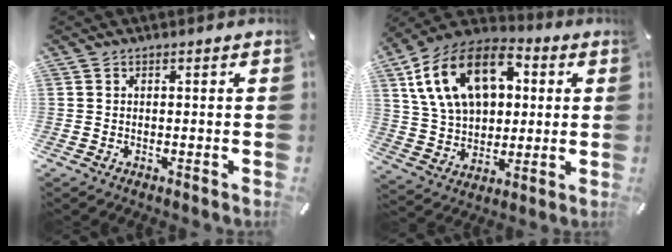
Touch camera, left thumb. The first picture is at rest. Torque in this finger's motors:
{"motor_torque": [2.53, 2.48, 1.71, -1.06, 0.63]}